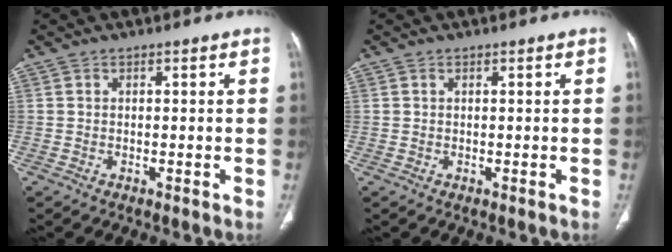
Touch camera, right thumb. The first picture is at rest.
{"total": 0.0}